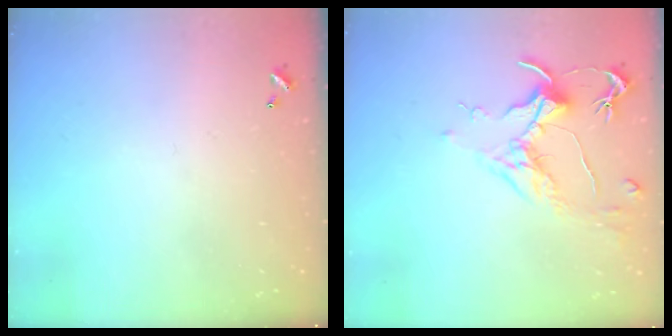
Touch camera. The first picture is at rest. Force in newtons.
{"total": 1.6, "press": 1.4, "slide": 0.9}